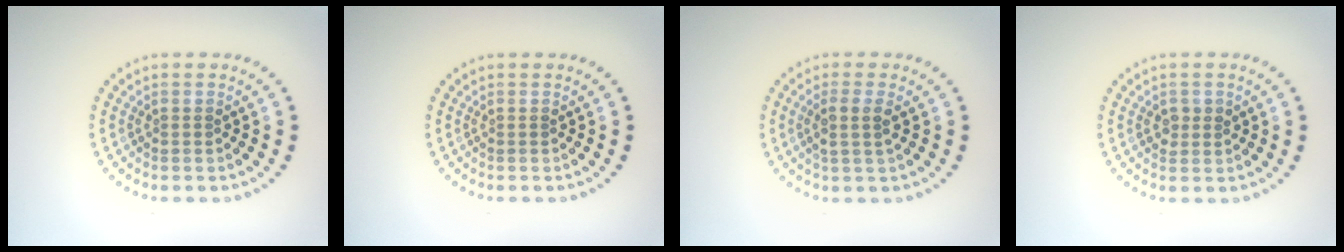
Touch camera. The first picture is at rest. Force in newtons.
{"total": 0.0}
{"total": 2.0, "press": 1.8, "slide": 1.0}
{"total": 1.4, "press": 1.3, "slide": 0.3}